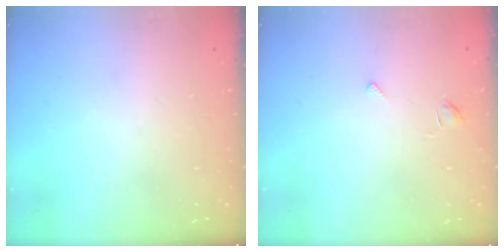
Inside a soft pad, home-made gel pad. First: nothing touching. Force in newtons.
{"total": 1.9, "press": 1.8, "slide": 0.4}